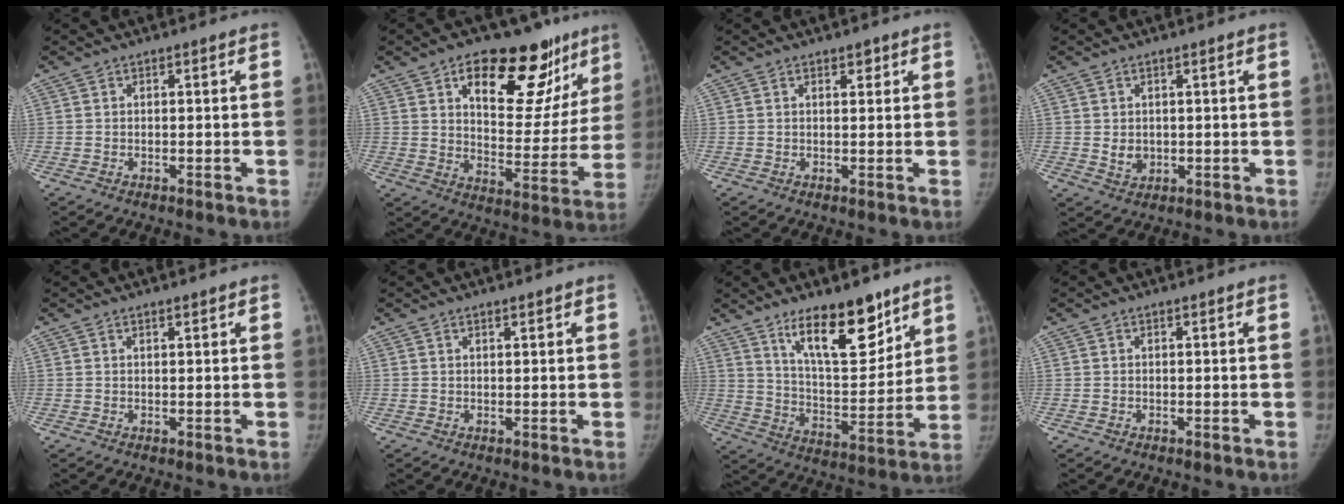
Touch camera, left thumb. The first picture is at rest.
{"total": 23.6, "force": [13.4, 11.8, 15.5], "torque": [-0.153, -0.047, 0.195]}
{"total": 1.7, "force": [1.1, 0.8, 1.0], "torque": [-0.005, -0.004, 0.014]}
{"total": 2.9, "force": [0.3, 2.3, 1.8], "torque": [-0.021, -0.007, 0.014]}
{"total": 0.9, "force": [0.7, 0.2, 0.5], "torque": [-0.009, -0.003, 0.011]}
{"total": 1.0, "force": [0.8, 0.3, 0.6], "torque": [-0.010, -0.004, 0.013]}
{"total": 16.6, "force": [11.1, 6.1, 10.7], "torque": [-0.126, -0.079, 0.193]}
{"total": 0.0}